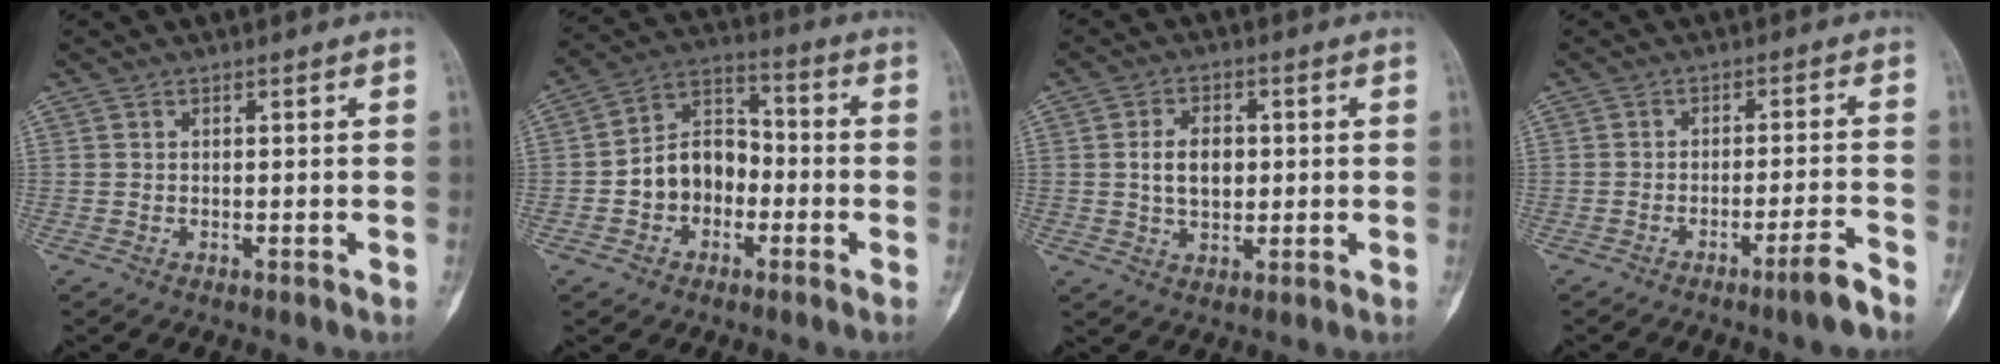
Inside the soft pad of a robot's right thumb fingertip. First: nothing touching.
{"total": 11.0, "force": [-2.4, 8.4, 6.7], "torque": [-0.083, 0.047, -0.052]}
{"total": 6.8, "force": [0.5, 4.5, 5.0], "torque": [-0.071, 0.002, 0.010]}
{"total": 4.8, "force": [-3.6, -0.3, 3.2], "torque": [-0.051, 0.026, -0.057]}